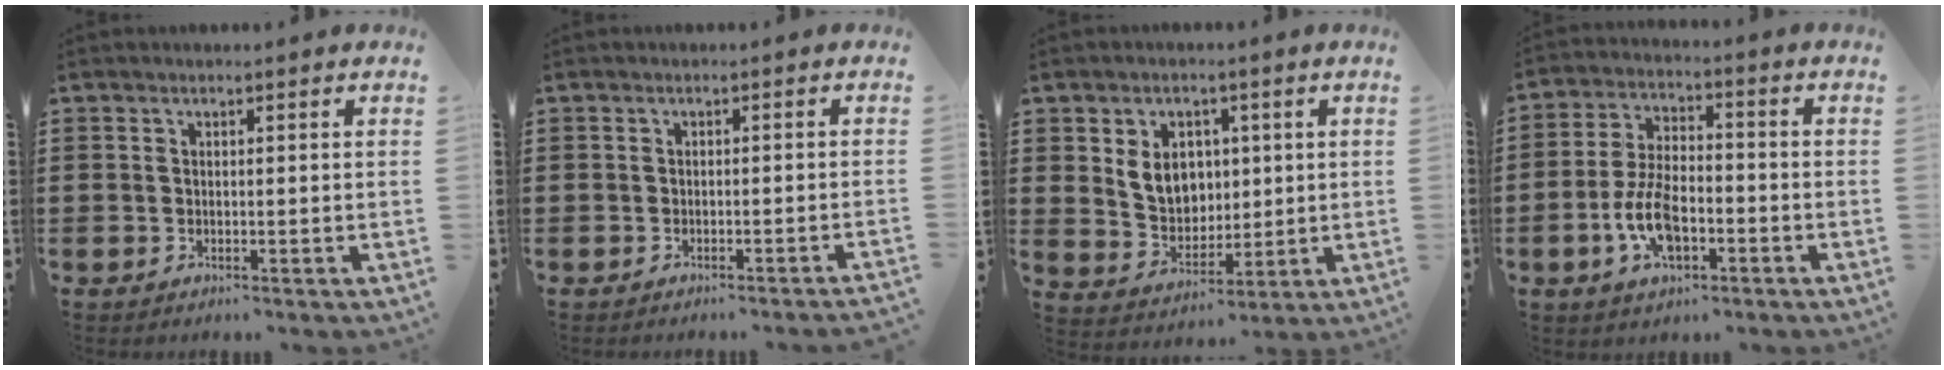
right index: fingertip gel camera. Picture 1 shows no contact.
{"total": 1.0, "force": [-0.9, -0.3, 0.4], "torque": [-0.006, -0.001, -0.017]}
{"total": 7.0, "force": [1.5, 5.7, 3.9], "torque": [-0.079, 0.011, 0.025]}
{"total": 8.4, "force": [-2.9, 4.2, 6.7], "torque": [-0.151, -0.001, -0.056]}